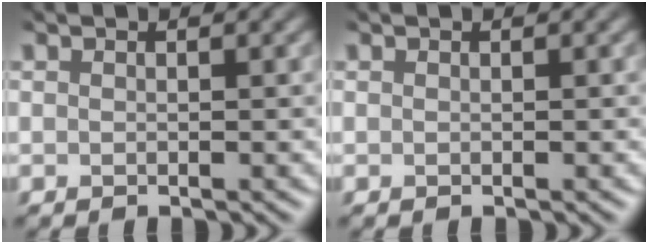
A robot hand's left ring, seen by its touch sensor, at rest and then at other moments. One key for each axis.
{"total": 0.0}